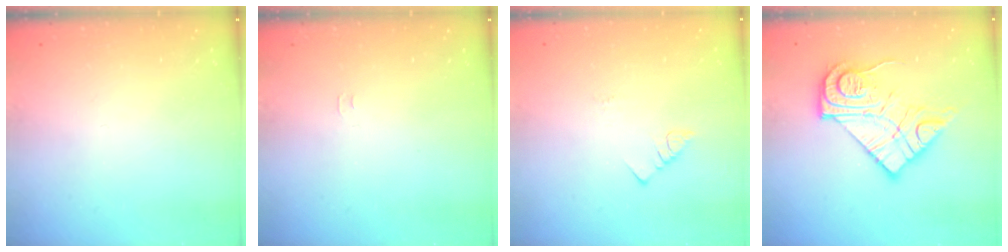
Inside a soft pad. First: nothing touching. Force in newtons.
{"total": 3.3, "press": 3.2, "slide": 0.3}
{"total": 2.4, "press": 2.3, "slide": 0.4}
{"total": 17.7, "press": 17.6, "slide": 1.1}